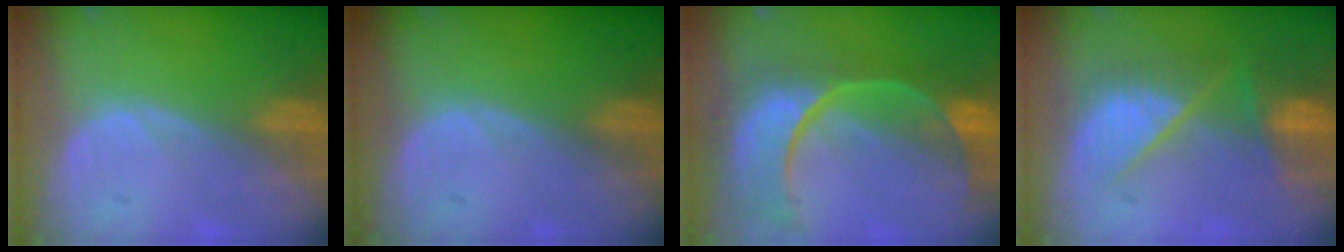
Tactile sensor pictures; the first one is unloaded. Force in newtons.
{"total": 0.0}
{"total": 13.1, "press": 10.6, "slide": 7.7}
{"total": 9.6, "press": 8.2, "slide": 5.0}